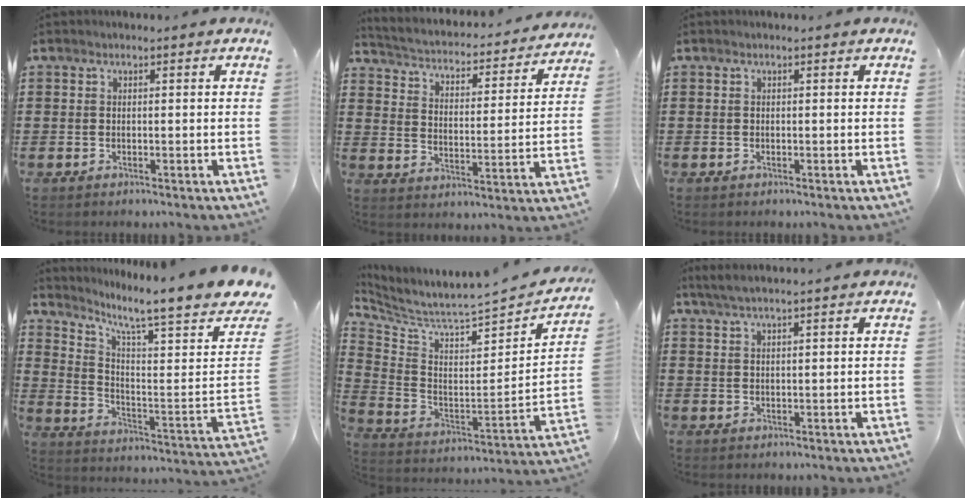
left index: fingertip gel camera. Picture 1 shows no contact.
{"total": 2.1, "force": [2.1, 0.2, 0.4], "torque": [-0.027, -0.027, 0.023]}
{"total": 0.0}
{"total": 6.6, "force": [5.6, -0.7, 3.5], "torque": [-0.083, -0.067, 0.082]}
{"total": 4.0, "force": [3.7, -0.4, 1.5], "torque": [-0.053, -0.056, 0.053]}
{"total": 2.4, "force": [2.1, 0.0, 1.3], "torque": [-0.029, 0.002, 0.040]}